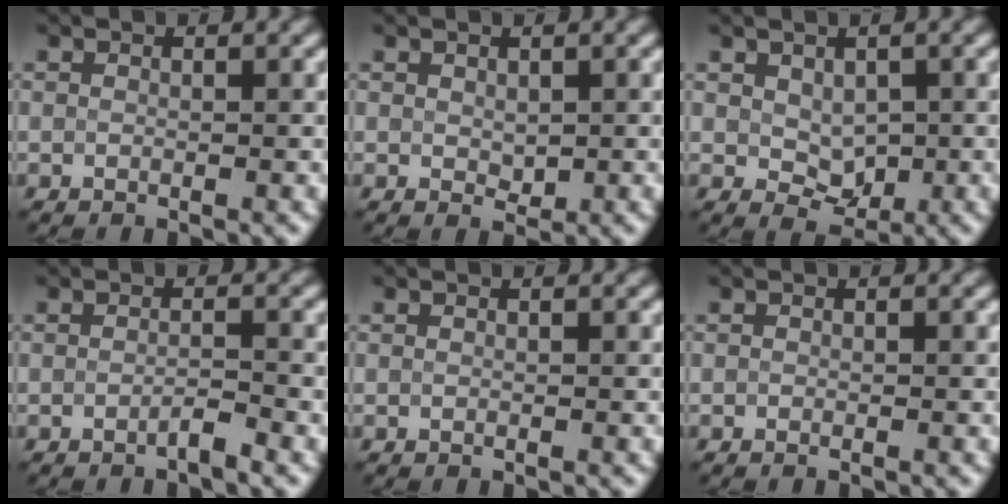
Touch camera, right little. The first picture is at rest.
{"total": 1.1, "force": [0.1, 0.7, 0.7], "torque": [-0.012, -0.006, 0.009]}
{"total": 2.9, "force": [0.3, 2.0, 2.1], "torque": [-0.033, -0.007, 0.013]}
{"total": 1.2, "force": [-0.8, 0.1, 0.9], "torque": [-0.016, 0.001, -0.015]}
{"total": 0.0}
{"total": 0.0}